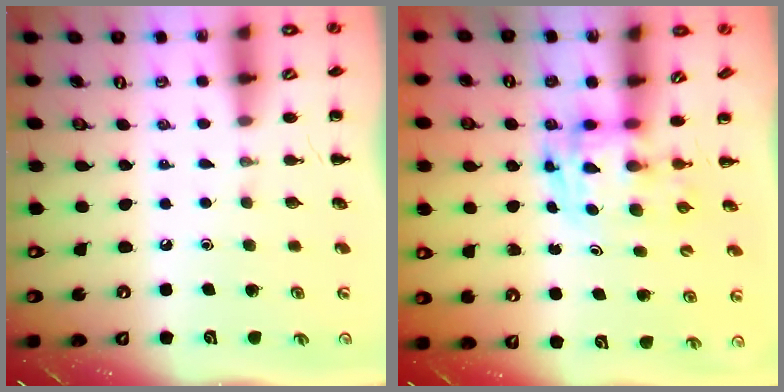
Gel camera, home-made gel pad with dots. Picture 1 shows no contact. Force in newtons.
{"total": 3.5, "press": 3.4, "slide": 0.5}